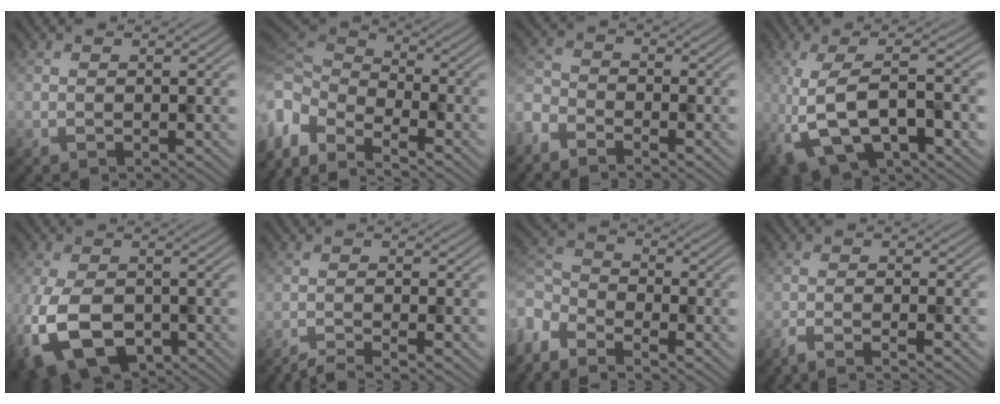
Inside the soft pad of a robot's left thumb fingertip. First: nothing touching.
{"total": 8.4, "force": [-4.8, 4.1, 5.5], "torque": [-0.149, -0.015, -0.092]}
{"total": 4.5, "force": [-3.8, 1.8, 1.5], "torque": [-0.039, -0.006, -0.097]}
{"total": 11.6, "force": [-3.5, 4.3, 10.2], "torque": [-0.209, -0.012, -0.052]}
{"total": 11.2, "force": [-4.9, 6.4, 7.7], "torque": [-0.181, -0.028, -0.081]}
{"total": 3.0, "force": [-2.4, 0.2, 1.7], "torque": [-0.017, 0.001, -0.061]}
{"total": 6.4, "force": [-4.9, 2.7, 3.0], "torque": [-0.082, -0.008, -0.115]}
{"total": 3.6, "force": [-2.6, 0.4, 2.4], "torque": [-0.025, 0.000, -0.066]}